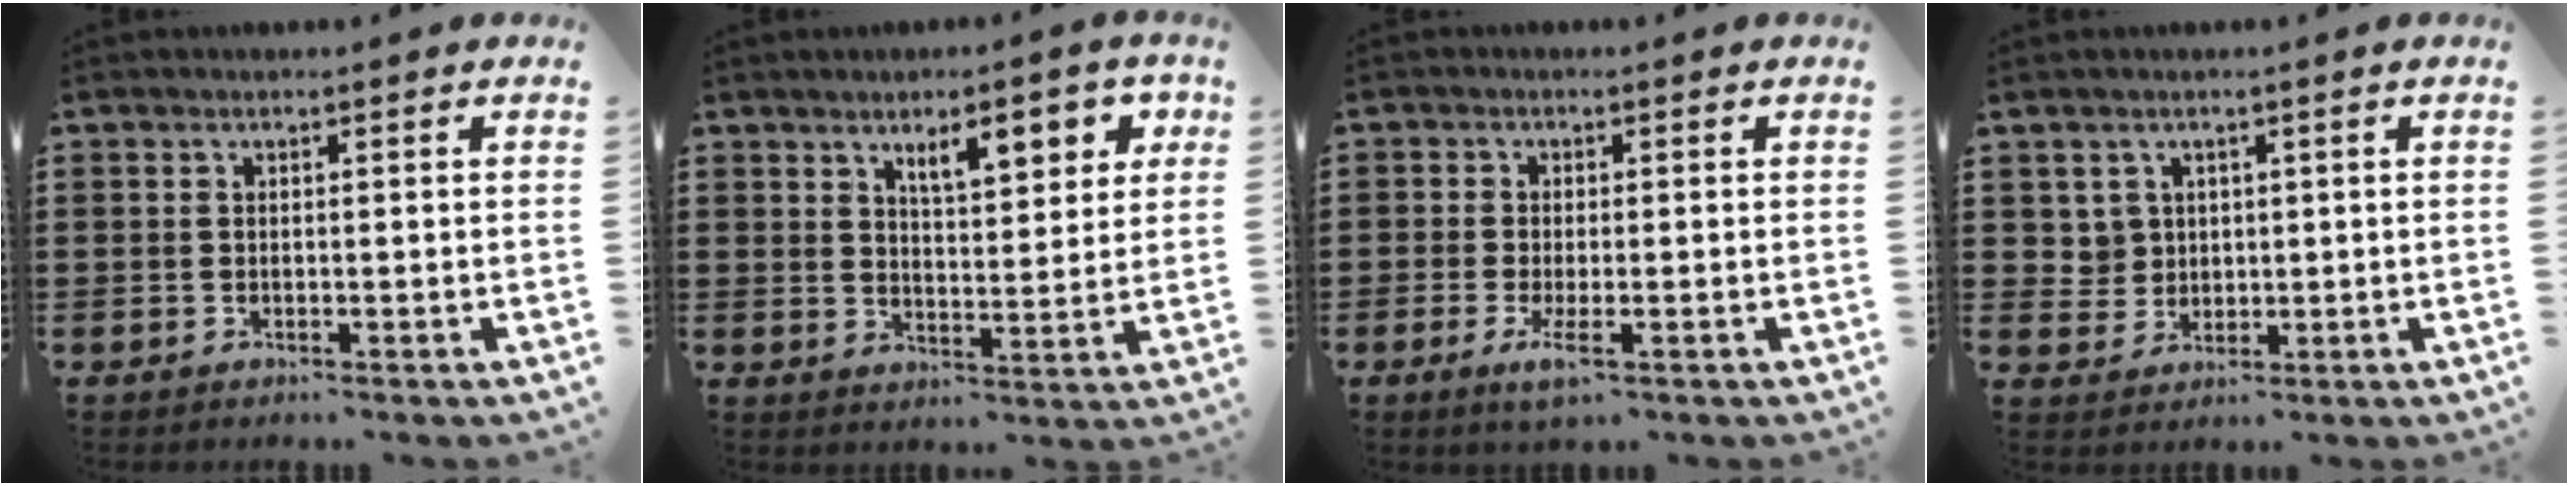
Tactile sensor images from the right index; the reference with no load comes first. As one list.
[{"total": 6.8, "force": [3.8, 2.4, 5.1], "torque": [-0.078, -0.005, 0.057]}, {"total": 2.7, "force": [-1.2, 0.7, 2.3], "torque": [-0.052, -0.007, -0.024]}, {"total": 3.2, "force": [1.3, 2.9, 0.4], "torque": [-0.023, 0.012, 0.025]}]